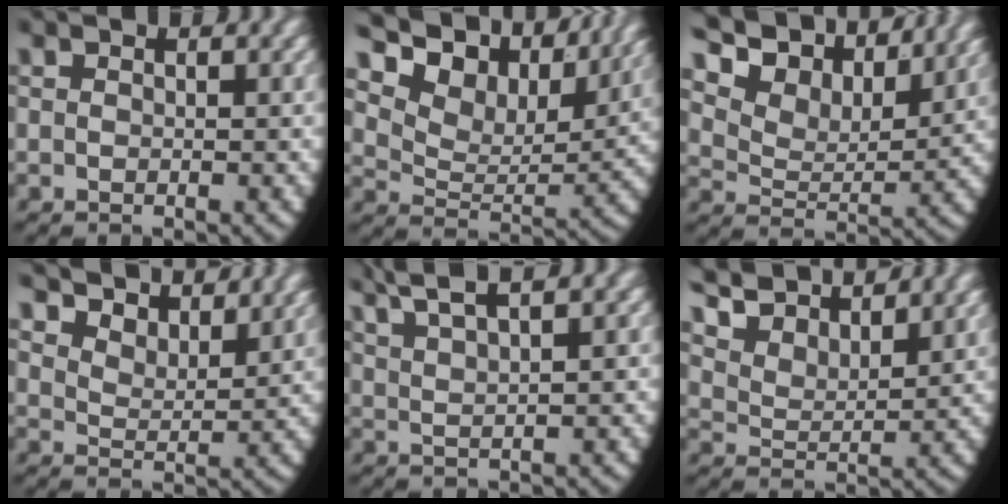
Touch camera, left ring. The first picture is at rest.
{"total": 11.6, "force": [7.1, 6.3, 6.6], "torque": [-0.136, 0.015, 0.105]}
{"total": 9.4, "force": [6.4, 4.8, 5.0], "torque": [-0.108, 0.012, 0.099]}
{"total": 6.7, "force": [5.0, 3.4, 2.9], "torque": [-0.067, -0.003, 0.079]}
{"total": 4.2, "force": [3.4, 0.8, 2.3], "torque": [-0.050, 0.006, 0.063]}
{"total": 7.5, "force": [5.7, 3.5, 3.5], "torque": [-0.086, 0.009, 0.090]}